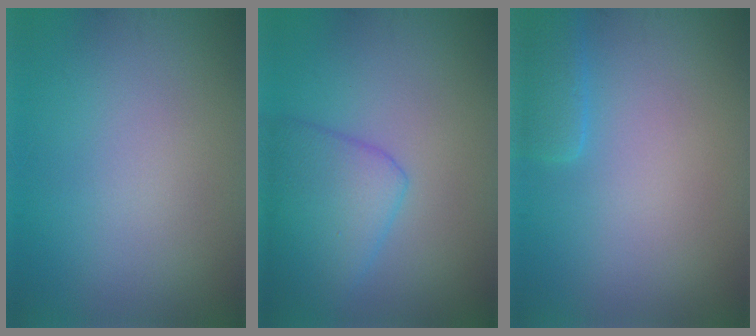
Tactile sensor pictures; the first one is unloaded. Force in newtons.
{"total": 4.3, "press": 4.3, "slide": 0.3}
{"total": 1.9, "press": 1.9, "slide": 0.1}